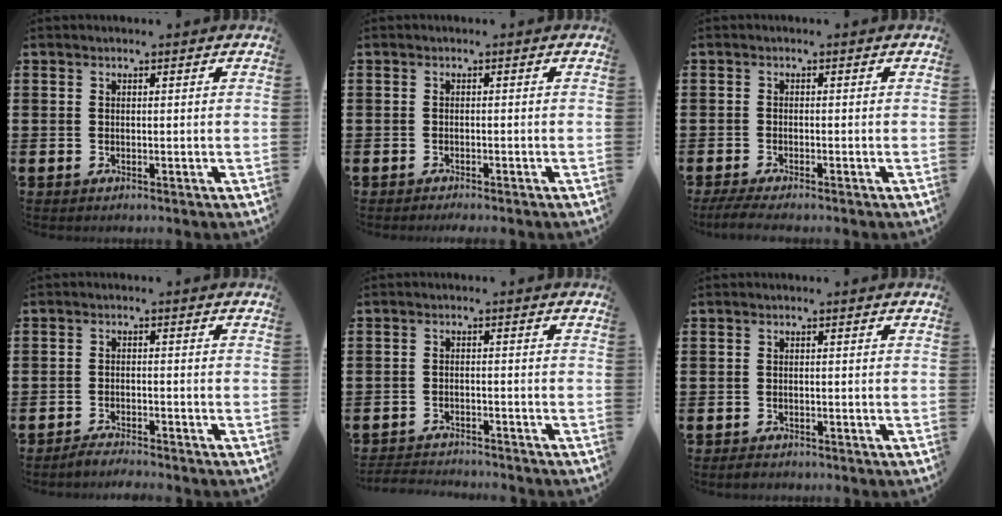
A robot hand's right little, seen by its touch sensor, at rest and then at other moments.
{"total": 0.7, "force": [-0.7, 0.0, 0.1], "torque": [-0.002, -0.002, -0.014]}
{"total": 1.4, "force": [-1.0, 0.1, 1.0], "torque": [-0.016, 0.000, -0.019]}
{"total": 2.1, "force": [-2.1, -0.1, 0.1], "torque": [-0.005, 0.004, -0.043]}
{"total": 2.2, "force": [-2.2, 0.0, -0.2], "torque": [-0.002, 0.003, -0.048]}
{"total": 0.6, "force": [-0.4, 0.3, 0.2], "torque": [-0.006, 0.001, -0.010]}